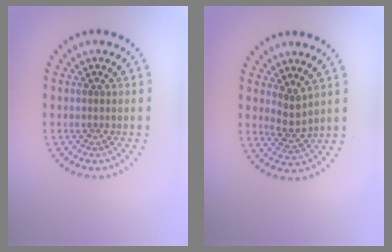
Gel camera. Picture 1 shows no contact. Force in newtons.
{"total": 2.1, "press": 1.5, "slide": 1.4}